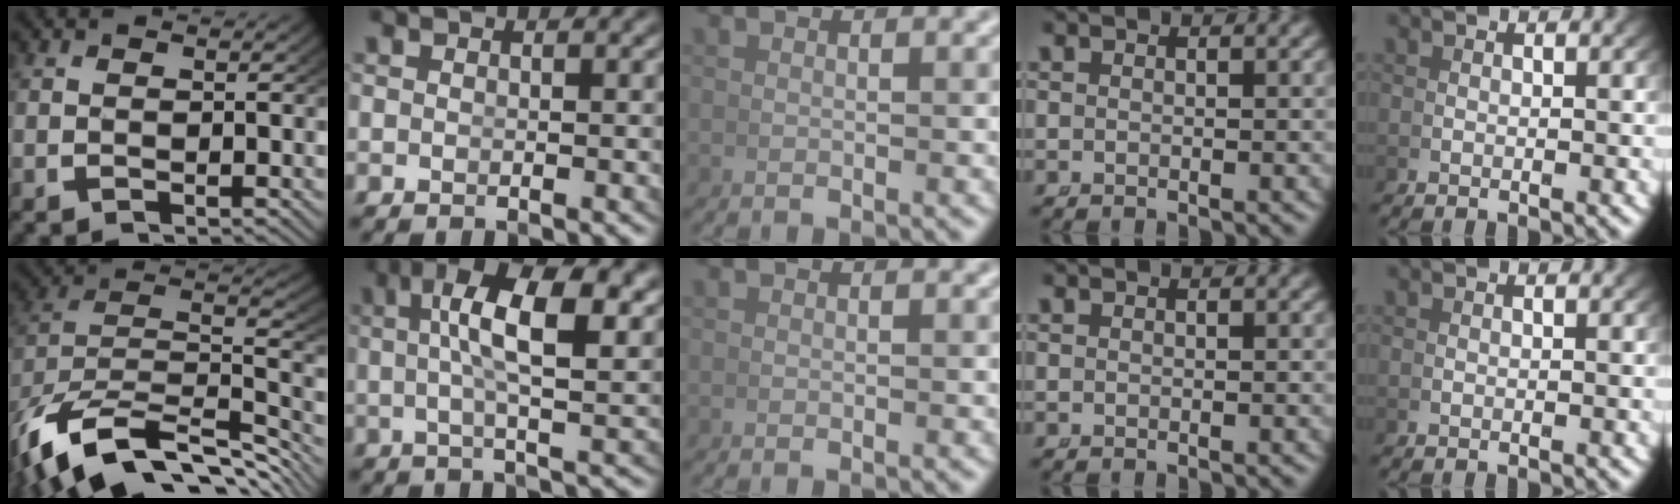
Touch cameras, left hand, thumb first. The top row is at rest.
{"thumb": {"total": 14.8, "force": [-7.8, 8.2, 9.6], "torque": [-0.196, -0.038, -0.103]}, "index": {"total": 8.0, "force": [2.3, 2.3, 7.3], "torque": [-0.121, 0.009, 0.033]}}